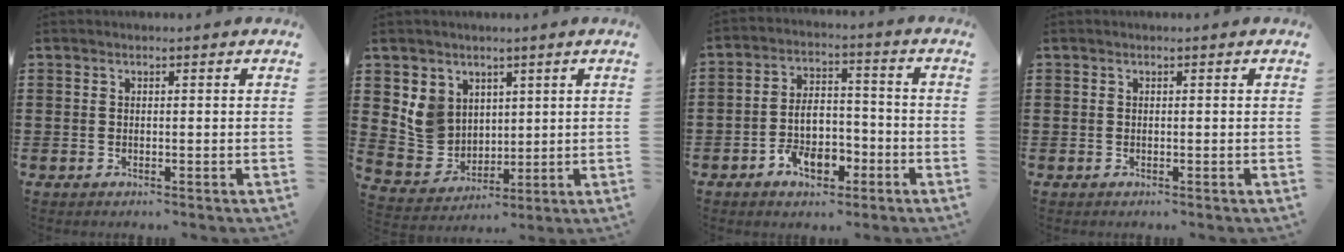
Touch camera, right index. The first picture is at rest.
{"total": 7.7, "force": [2.5, 6.8, 2.6], "torque": [-0.081, 0.009, 0.051]}
{"total": 7.4, "force": [-3.1, 4.2, 5.1], "torque": [-0.084, 0.003, -0.061]}
{"total": 0.0}